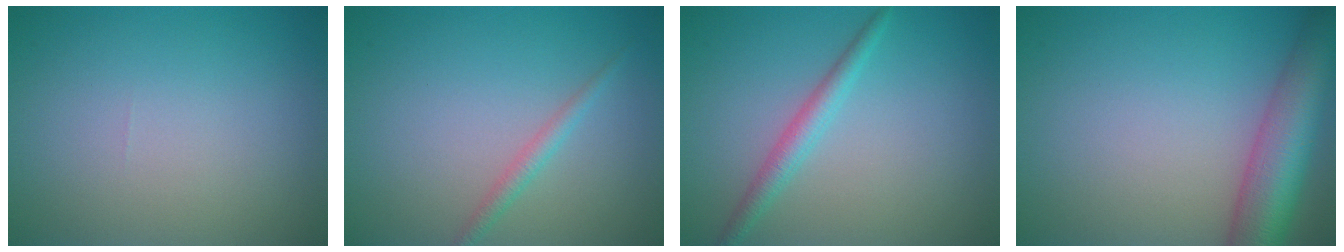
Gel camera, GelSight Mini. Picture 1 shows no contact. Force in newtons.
{"total": 1.4, "press": 1.4, "slide": 0.0}
{"total": 2.1, "press": 2.1, "slide": 0.0}
{"total": 7.6, "press": 7.6, "slide": 0.4}